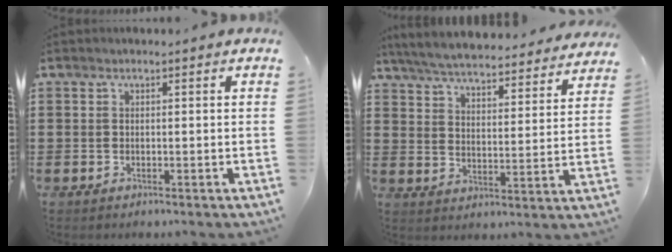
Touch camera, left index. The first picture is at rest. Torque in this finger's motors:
{"motor_torque": [1.07, -1.07, 1.05, 0.21]}